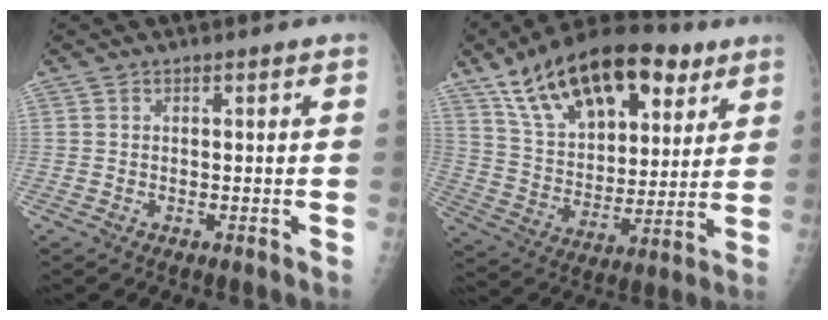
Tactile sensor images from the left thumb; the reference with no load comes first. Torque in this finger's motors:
{"motor_torque": [0.76, 0.80, 1.61, -1.16, 0.19]}